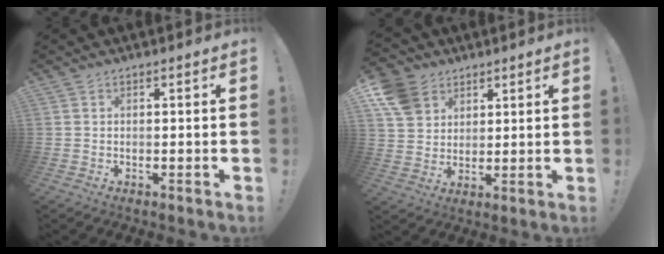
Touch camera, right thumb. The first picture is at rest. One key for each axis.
{"total": 10.3, "fx": 5.6, "fy": 8.0, "fz": 3.3, "tx": -0.055, "ty": -0.027, "tz": 0.113}